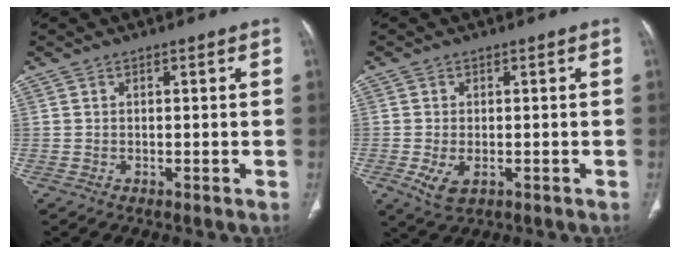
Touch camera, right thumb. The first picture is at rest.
{"total": 4.5, "force": [-1.4, 2.6, 3.5], "torque": [-0.070, -0.008, -0.017]}